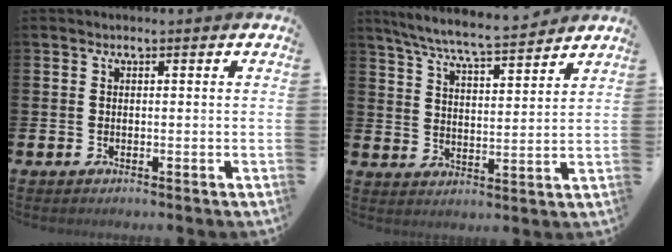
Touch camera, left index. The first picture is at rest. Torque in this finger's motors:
{"motor_torque": [1.07, -1.07, 0.52, 0.08]}